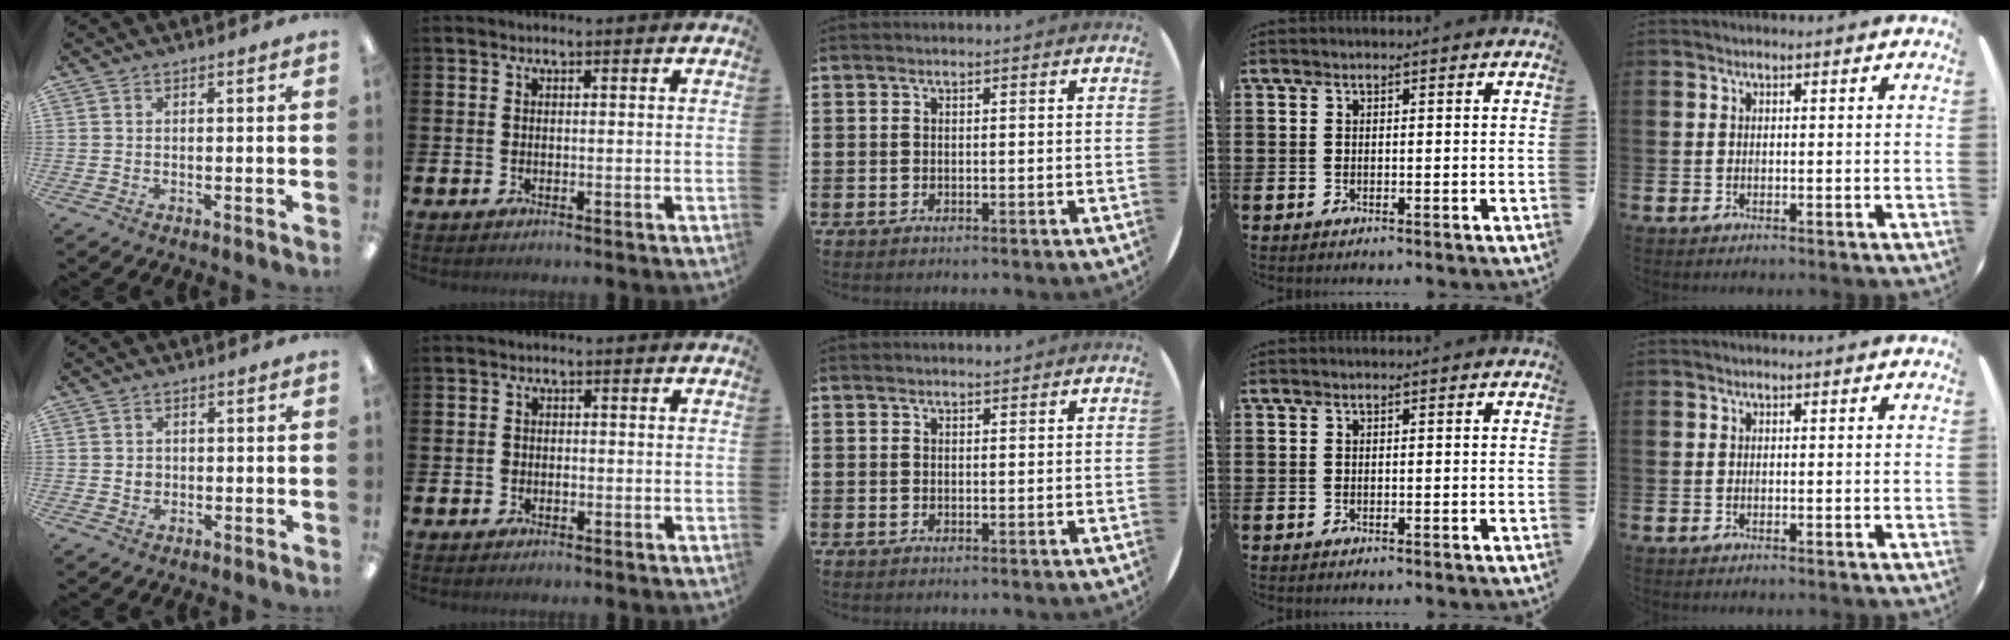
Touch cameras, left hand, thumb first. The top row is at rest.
{"thumb": {"total": 1.9, "force": [0.1, 1.7, 0.8], "torque": [-0.010, 0.003, -0.002]}, "index": {"total": 1.1, "force": [-0.3, 1.0, 0.4], "torque": [-0.009, 0.006, -0.009]}, "middle": {"total": 0.6, "force": [0.6, 0.0, -0.1], "torque": [0.000, 0.002, 0.012]}}